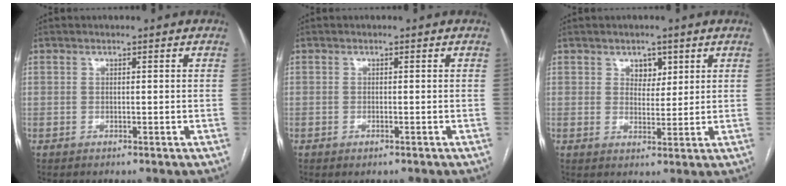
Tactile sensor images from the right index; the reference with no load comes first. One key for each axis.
{"total": 0.8, "fx": -0.5, "fy": 0.3, "fz": 0.5, "tx": -0.009, "ty": -0.002, "tz": -0.003}
{"total": 3.2, "fx": 1.8, "fy": 2.2, "fz": 1.6, "tx": -0.018, "ty": 0.001, "tz": 0.031}